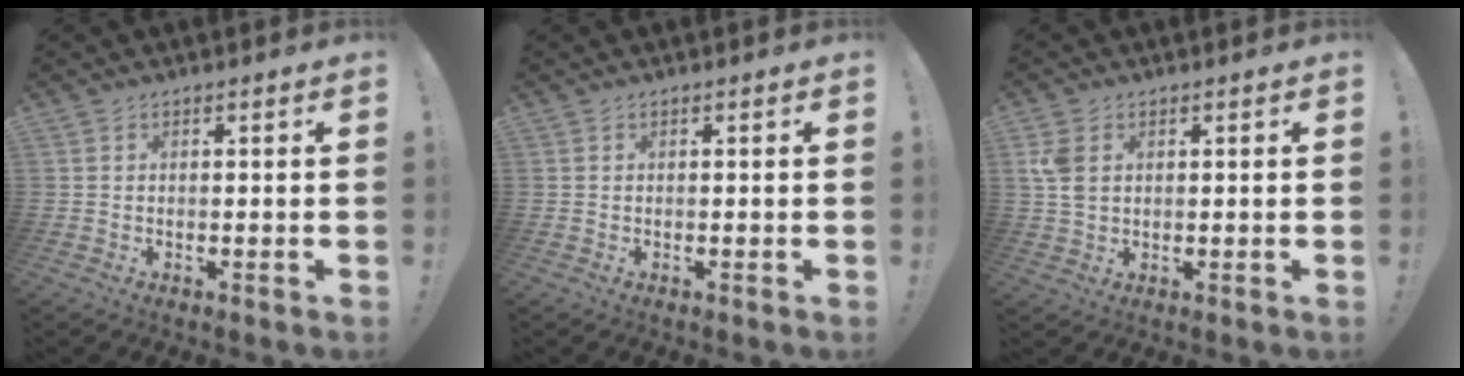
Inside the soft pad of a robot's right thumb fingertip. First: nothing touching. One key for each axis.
{"total": 0.0}
{"total": 5.2, "fx": 1.7, "fy": 3.4, "fz": 3.6, "tx": -0.069, "ty": 0.000, "tz": 0.033}